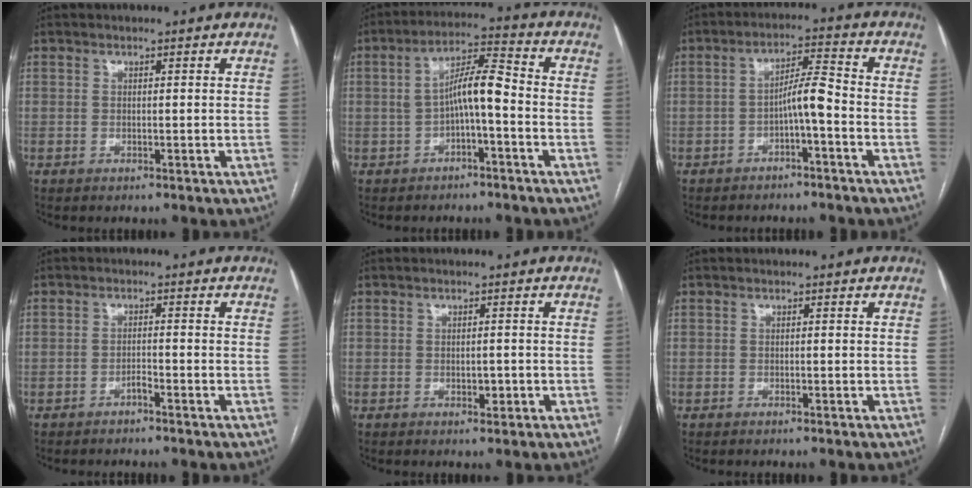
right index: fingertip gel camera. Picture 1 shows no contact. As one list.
[{"total": 7.0, "force": [-1.1, 1.5, 6.8], "torque": [-0.120, 0.031, -0.019]}, {"total": 5.1, "force": [-1.9, 0.5, 4.7], "torque": [-0.079, 0.018, -0.030]}, {"total": 1.2, "force": [-1.0, 0.1, 0.7], "torque": [-0.013, 0.003, -0.018]}, {"total": 1.7, "force": [-0.4, 1.0, 1.3], "torque": [-0.018, -0.001, -0.001]}, {"total": 0.0}]